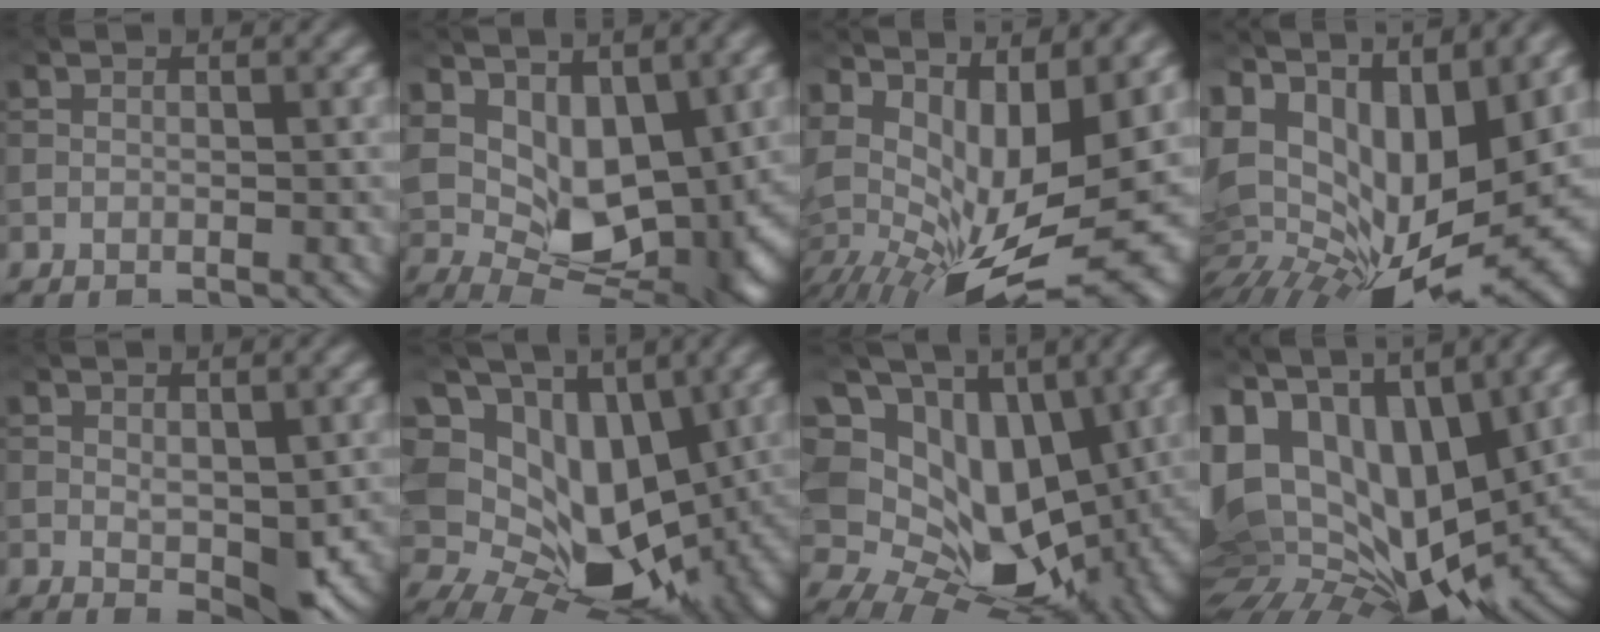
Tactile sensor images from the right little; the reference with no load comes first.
{"total": 10.7, "force": [3.1, 6.5, 7.9], "torque": [-0.131, -0.028, 0.069]}
{"total": 14.0, "force": [1.4, 6.4, 12.4], "torque": [-0.207, -0.018, 0.054]}
{"total": 15.6, "force": [1.4, 8.9, 12.7], "torque": [-0.216, -0.010, 0.049]}
{"total": 4.4, "force": [-0.4, 2.1, 3.8], "torque": [-0.063, -0.008, 0.003]}
{"total": 16.9, "force": [1.4, 12.3, 11.5], "torque": [-0.197, -0.009, 0.052]}
{"total": 17.5, "force": [2.2, 12.6, 12.0], "torque": [-0.212, 0.003, 0.063]}
{"total": 19.4, "force": [3.1, 11.2, 15.5], "torque": [-0.276, -0.009, 0.077]}